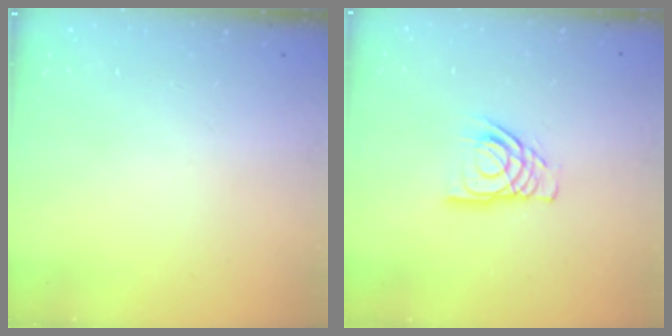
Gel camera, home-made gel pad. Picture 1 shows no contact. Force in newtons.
{"total": 11.3, "press": 11.1, "slide": 1.6}